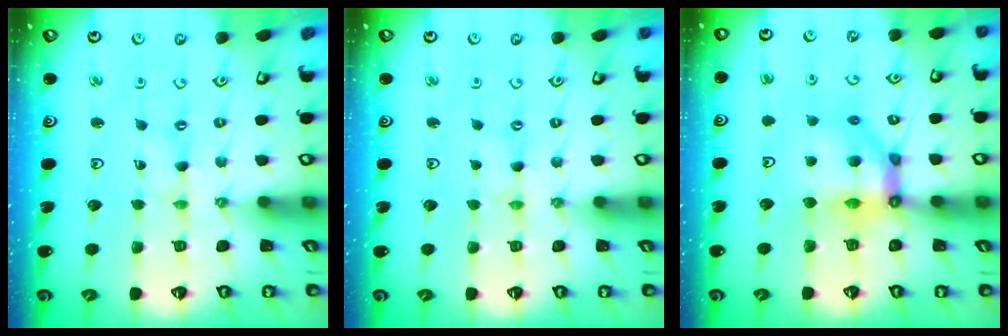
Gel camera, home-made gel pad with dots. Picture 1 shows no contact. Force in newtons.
{"total": 0.6, "press": 0.6, "slide": 0.1}
{"total": 10.4, "press": 10.4, "slide": 1.2}